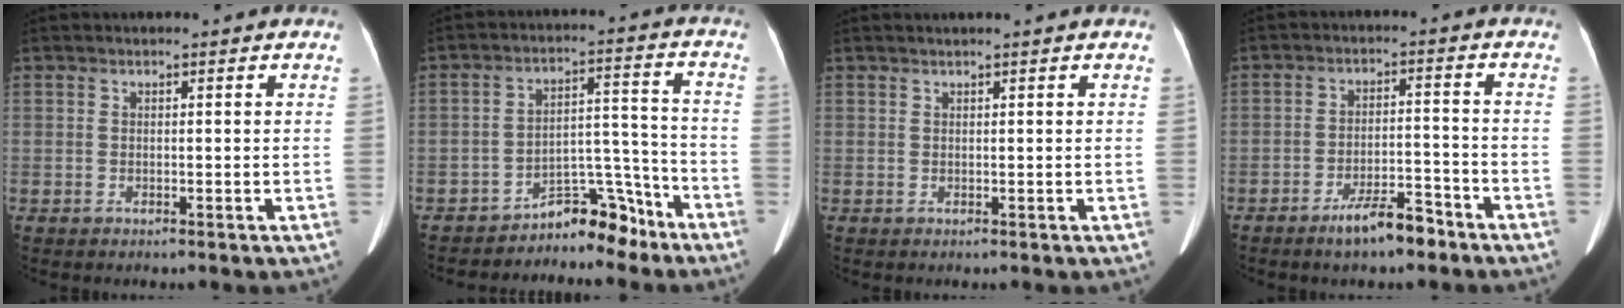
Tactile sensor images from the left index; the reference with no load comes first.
{"total": 7.1, "force": [-6.4, 2.5, 1.5], "torque": [-0.013, 0.051, -0.102]}
{"total": 1.3, "force": [1.1, -0.2, 0.7], "torque": [-0.010, 0.016, 0.024]}
{"total": 6.3, "force": [-4.8, 1.6, 3.7], "torque": [-0.069, 0.000, -0.081]}